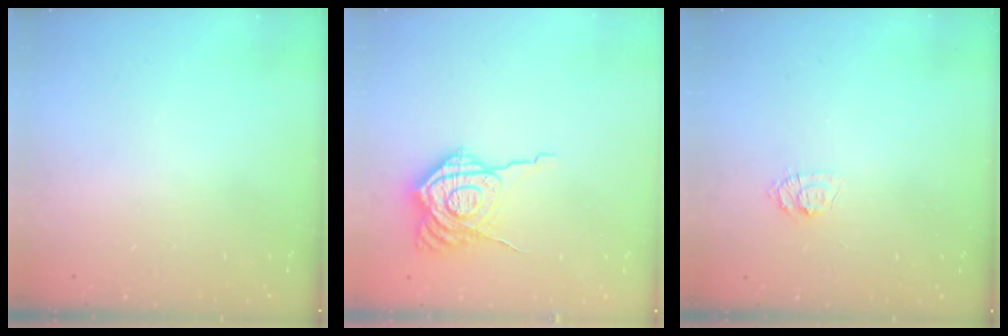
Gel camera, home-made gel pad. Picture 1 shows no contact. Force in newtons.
{"total": 14.4, "press": 14.3, "slide": 1.1}
{"total": 7.1, "press": 7.0, "slide": 0.9}